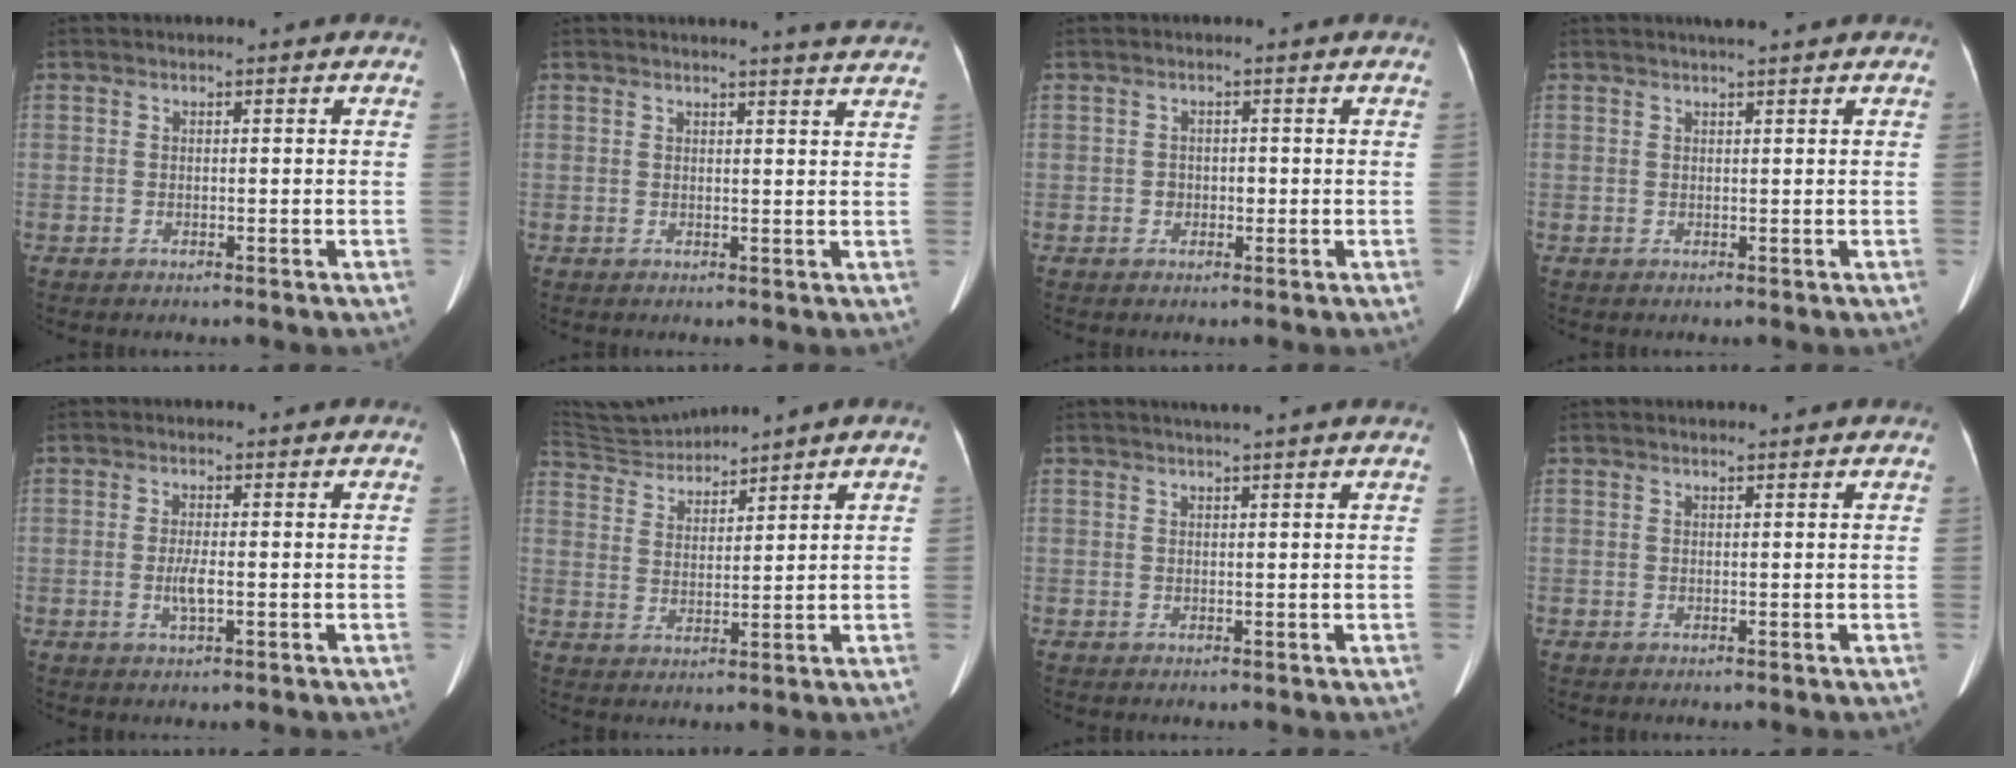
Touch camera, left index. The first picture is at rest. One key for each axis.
{"total": 5.6, "fx": 5.3, "fy": -0.5, "fz": 1.8, "tx": -0.023, "ty": -0.005, "tz": 0.039}
{"total": 1.4, "fx": -0.2, "fy": 1.2, "fz": 0.7, "tx": -0.010, "ty": 0.003, "tz": -0.004}
{"total": 1.8, "fx": 1.6, "fy": 0.1, "fz": 0.9, "tx": -0.011, "ty": 0.017, "tz": 0.028}
{"total": 2.3, "fx": -0.3, "fy": 0.3, "fz": 2.3, "tx": -0.046, "ty": -0.002, "tz": -0.005}
{"total": 6.2, "fx": 6.1, "fy": -0.9, "fz": 0.0, "tx": -0.016, "ty": 0.015, "tz": 0.133}
{"total": 3.9, "fx": 3.3, "fy": -0.7, "fz": 1.9, "tx": -0.022, "ty": 0.017, "tz": 0.042}
{"total": 1.7, "fx": 1.6, "fy": 0.0, "fz": 0.3, "tx": -0.009, "ty": 0.014, "tz": 0.022}